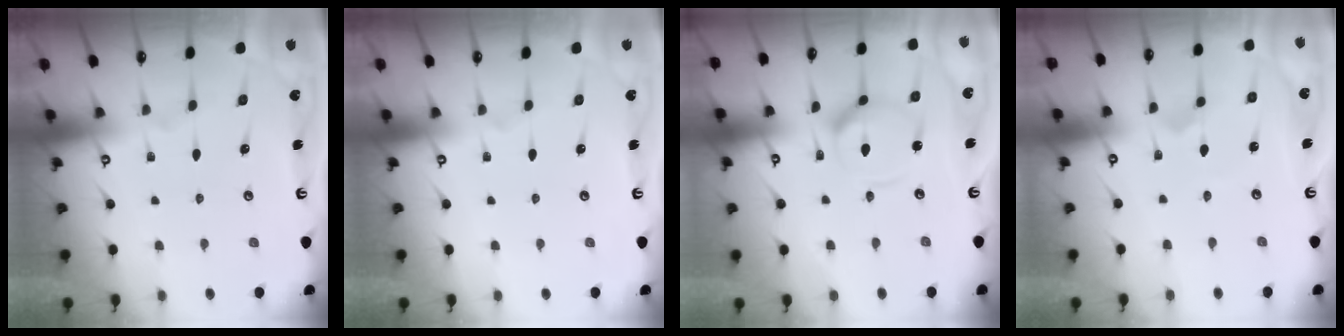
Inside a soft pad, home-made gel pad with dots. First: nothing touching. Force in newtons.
{"total": 0.0}
{"total": 11.5, "press": 11.4, "slide": 1.2}
{"total": 1.7, "press": 1.6, "slide": 0.2}